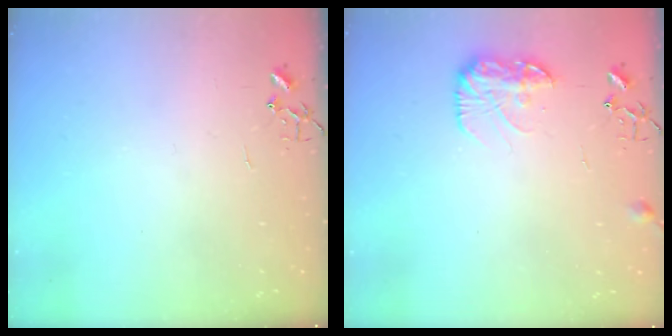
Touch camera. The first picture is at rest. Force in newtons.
{"total": 10.3, "press": 10.3, "slide": 0.8}